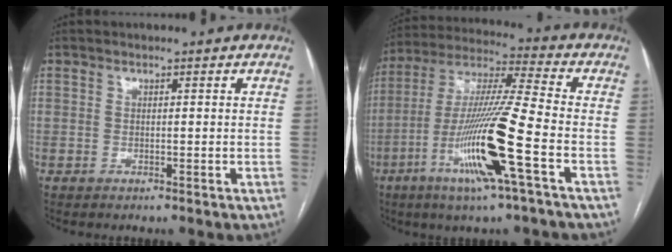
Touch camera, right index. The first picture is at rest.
{"total": 16.9, "force": [-6.1, -0.7, 15.7], "torque": [-0.314, -0.014, -0.118]}